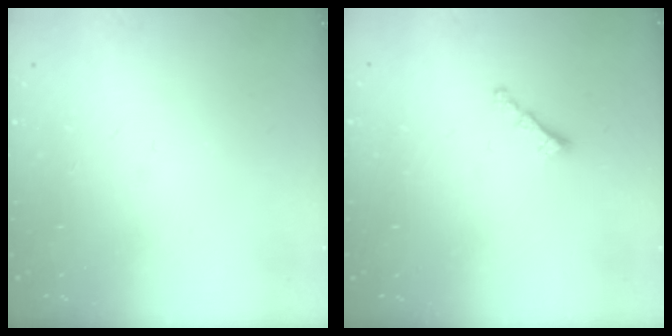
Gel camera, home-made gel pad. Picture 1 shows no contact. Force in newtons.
{"total": 1.6, "press": 1.5, "slide": 0.5}